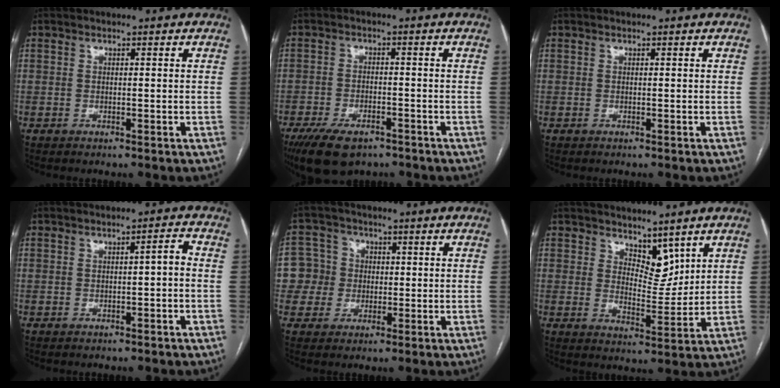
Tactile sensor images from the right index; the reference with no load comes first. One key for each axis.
{"total": 9.4, "fx": -6.7, "fy": 4.0, "fz": 5.3, "tx": -0.095, "ty": -0.009, "tz": -0.111}
{"total": 0.0}
{"total": 2.0, "fx": -0.4, "fy": 0.4, "fz": 1.9, "tx": -0.026, "ty": 0.007, "tz": -0.007}
{"total": 6.3, "fx": 0.0, "fy": 6.3, "fz": 0.4, "tx": -0.004, "ty": 0.025, "tz": 0.004}
{"total": 5.4, "fx": 3.9, "fy": 2.6, "fz": 2.6, "tx": -0.037, "ty": -0.007, "tz": 0.074}